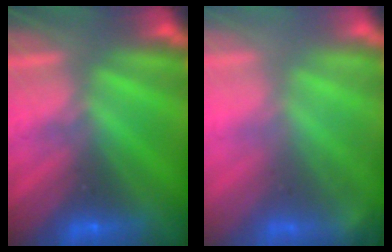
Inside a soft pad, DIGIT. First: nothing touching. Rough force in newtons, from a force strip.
{"total": 1.6}